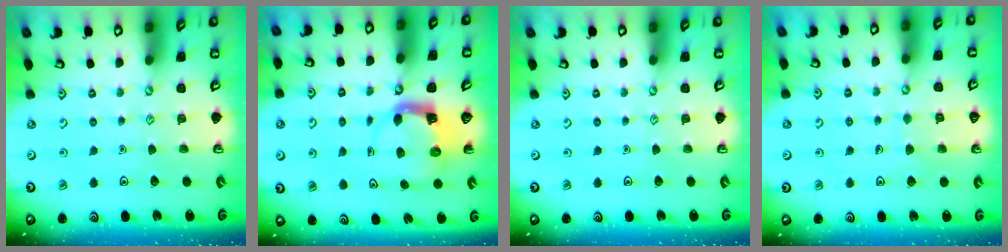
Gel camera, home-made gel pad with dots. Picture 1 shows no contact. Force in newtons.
{"total": 3.9, "press": 3.8, "slide": 0.6}
{"total": 0.0}
{"total": 5.2, "press": 5.1, "slide": 0.3}